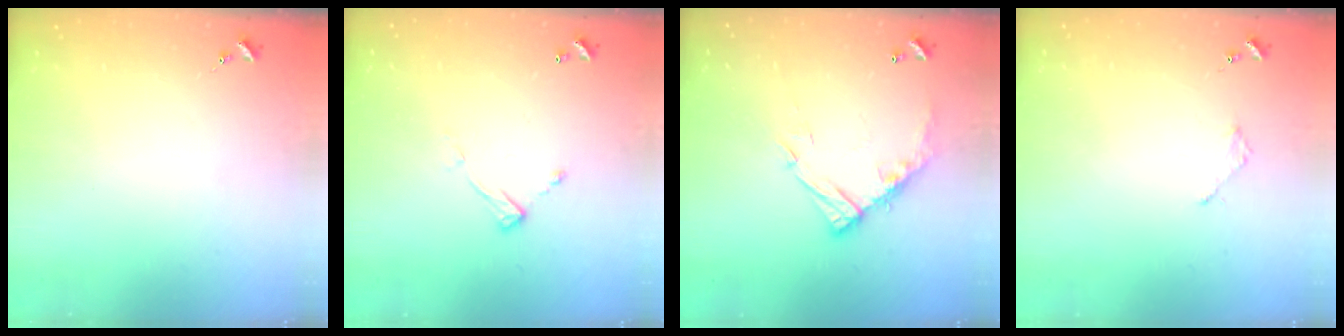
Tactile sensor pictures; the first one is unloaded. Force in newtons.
{"total": 7.3, "press": 7.3, "slide": 0.4}
{"total": 13.3, "press": 13.2, "slide": 1.2}
{"total": 2.0, "press": 2.0, "slide": 0.3}